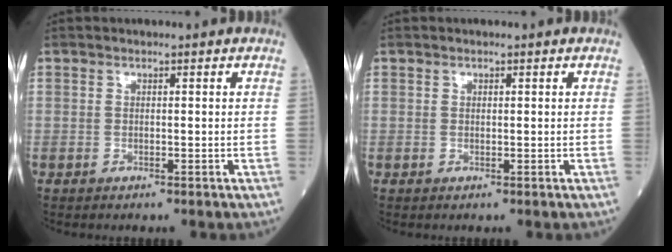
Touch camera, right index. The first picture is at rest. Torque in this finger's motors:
{"motor_torque": [-0.17, 0.11, -0.05, -0.01]}